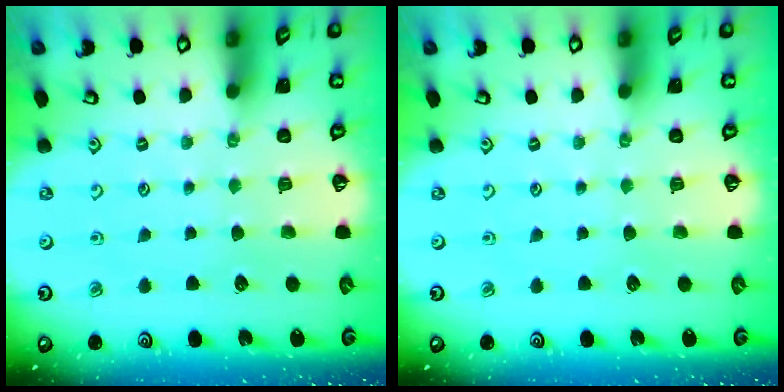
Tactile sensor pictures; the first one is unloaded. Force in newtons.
{"total": 0.0}